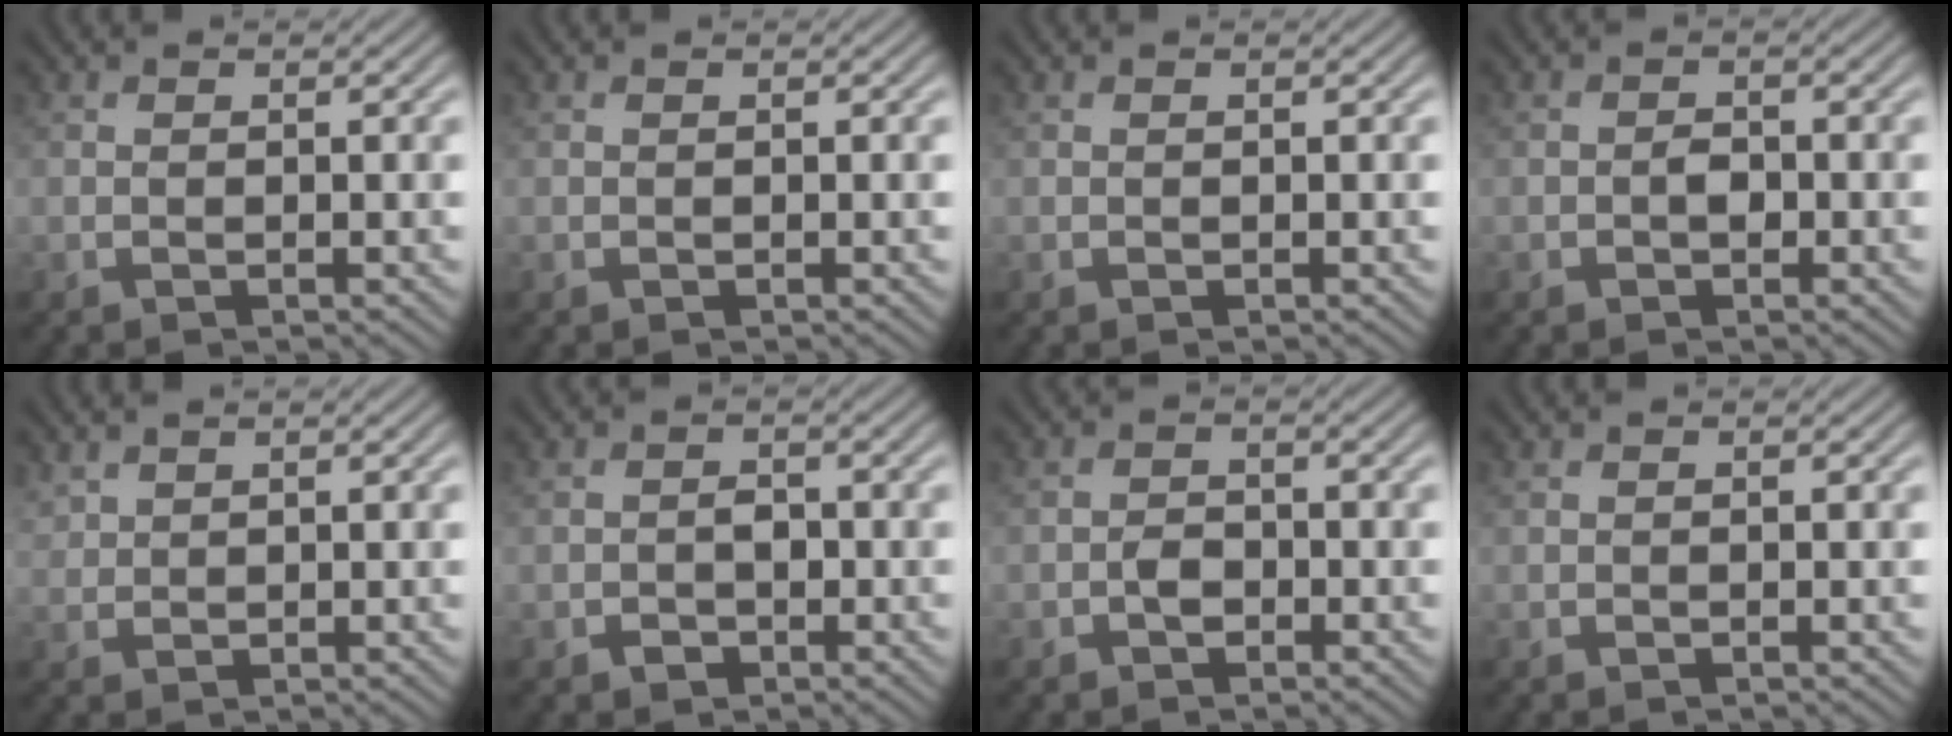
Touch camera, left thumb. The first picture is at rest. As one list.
[{"total": 0.0}, {"total": 0.0}, {"total": 1.4, "force": [-0.5, 0.9, 0.9], "torque": [-0.017, 0.003, -0.012]}, {"total": 1.7, "force": [1.4, 0.9, 0.4], "torque": [-0.014, 0.002, 0.036]}, {"total": 1.9, "force": [-0.8, 1.4, 1.0], "torque": [-0.015, -0.001, -0.016]}, {"total": 1.9, "force": [-0.9, 1.3, 1.0], "torque": [-0.019, 0.003, -0.021]}, {"total": 0.0}]